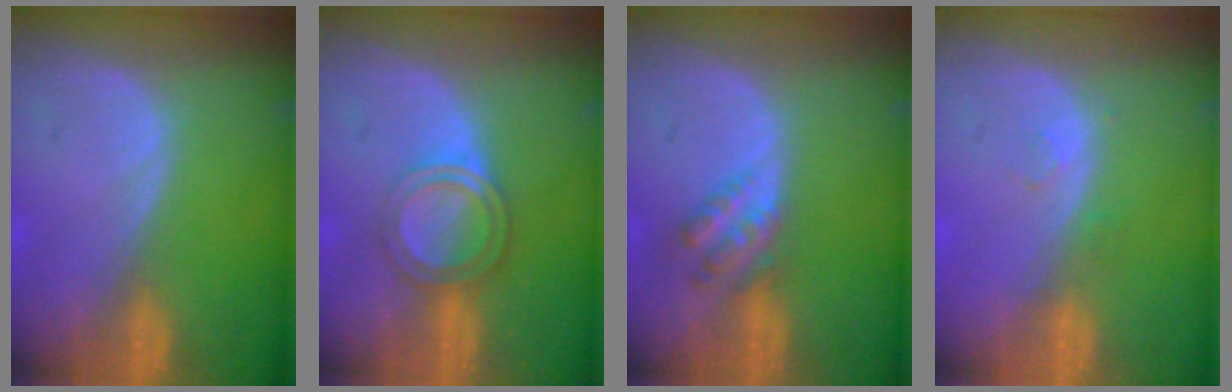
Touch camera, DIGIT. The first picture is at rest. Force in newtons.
{"total": 5.1, "press": 4.7, "slide": 2.1}
{"total": 4.5, "press": 3.9, "slide": 2.2}
{"total": 1.4, "press": 1.3, "slide": 0.6}